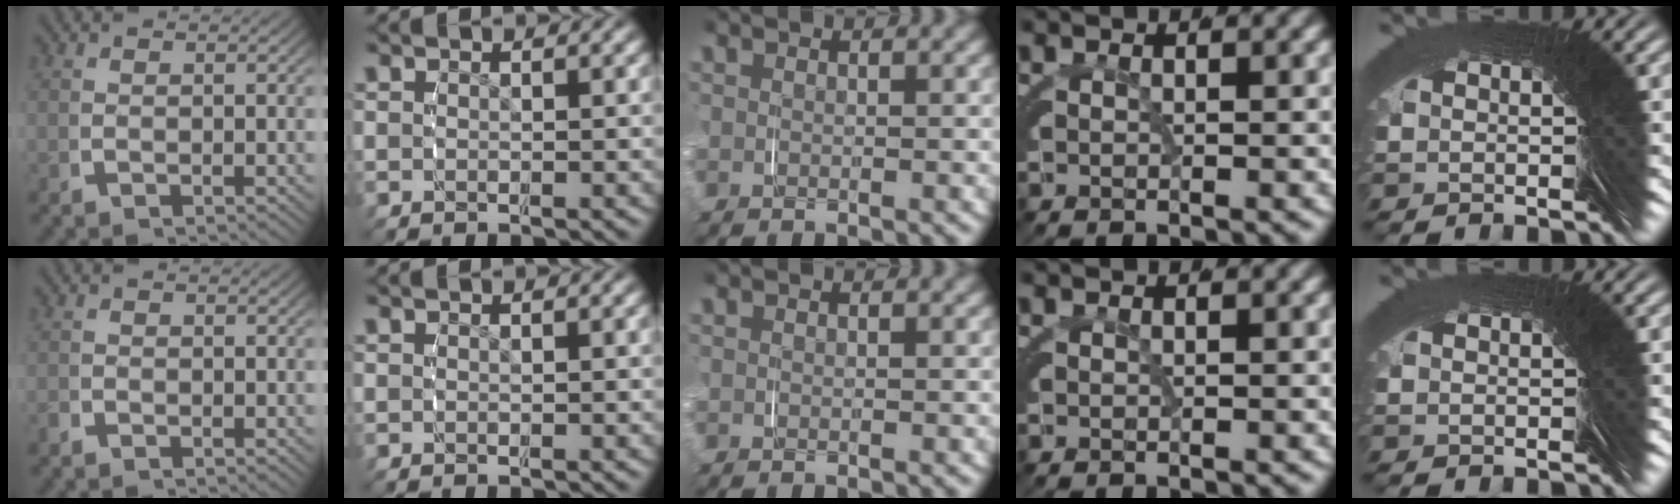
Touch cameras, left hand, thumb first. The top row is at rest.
{"thumb": {"total": 0.6, "force": [-0.6, 0.0, 0.0], "torque": [0.002, 0.001, -0.015]}}